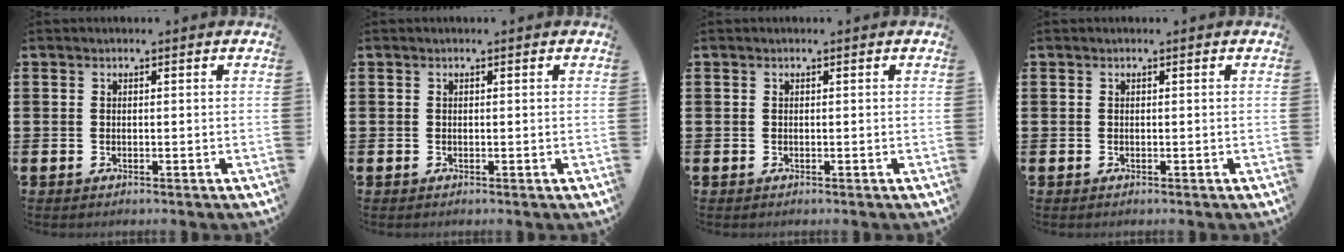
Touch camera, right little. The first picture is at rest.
{"total": 0.0}
{"total": 0.0}
{"total": 0.0}